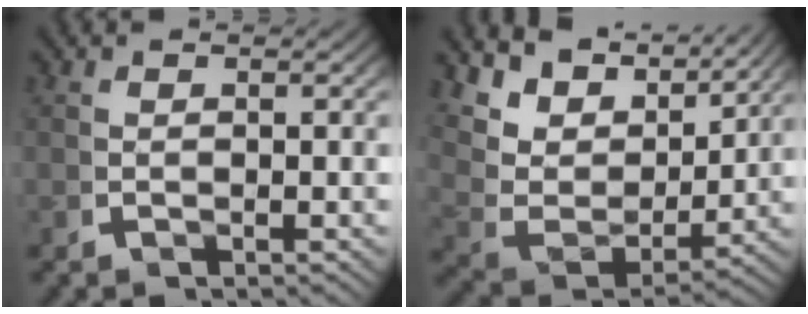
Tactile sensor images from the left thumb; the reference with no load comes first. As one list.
[{"total": 9.3, "force": [4.5, 5.4, 6.1], "torque": [-0.134, 0.005, 0.070]}]